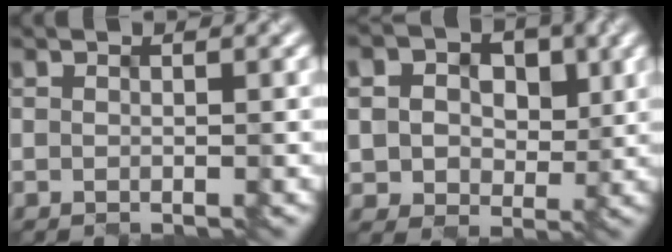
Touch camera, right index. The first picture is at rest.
{"total": 8.1, "force": [2.4, 6.6, 4.1], "torque": [-0.090, 0.017, 0.035]}